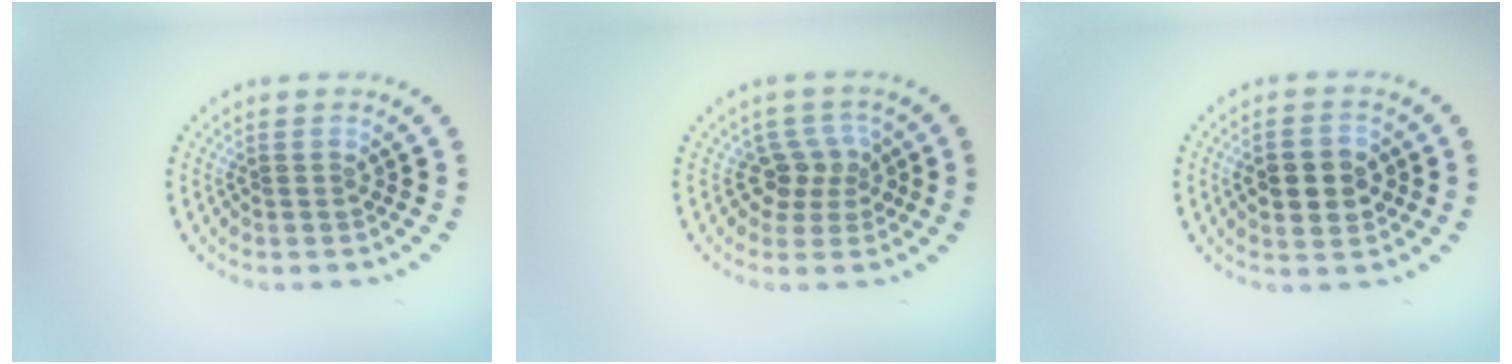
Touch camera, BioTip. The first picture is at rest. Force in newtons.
{"total": 2.6, "press": 2.0, "slide": 1.6}
{"total": 4.5, "press": 4.5, "slide": 0.2}